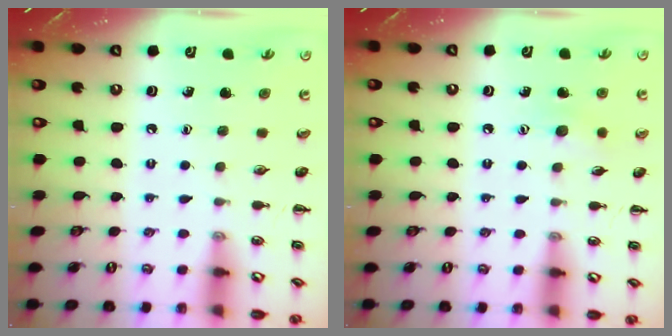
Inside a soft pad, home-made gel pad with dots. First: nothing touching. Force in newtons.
{"total": 6.3, "press": 6.3, "slide": 1.0}